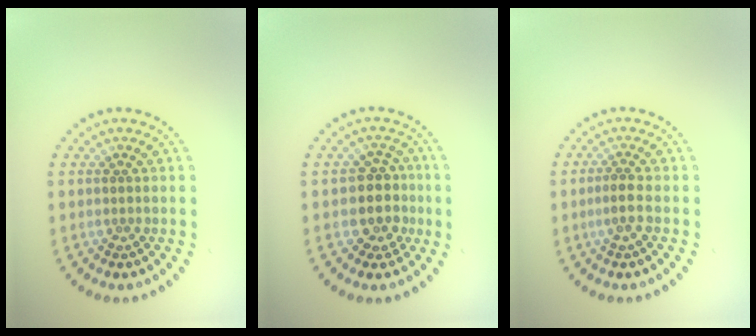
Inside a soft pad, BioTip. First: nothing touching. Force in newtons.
{"total": 3.4, "press": 3.0, "slide": 1.5}
{"total": 1.8, "press": 1.7, "slide": 0.8}